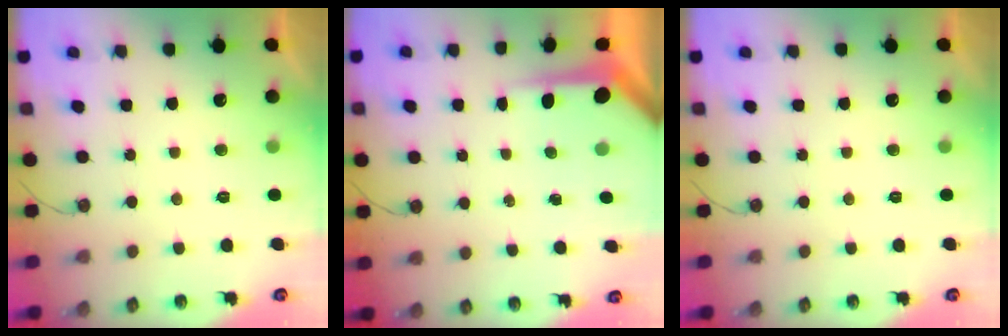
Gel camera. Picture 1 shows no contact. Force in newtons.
{"total": 4.4, "press": 4.4, "slide": 0.4}
{"total": 0.0}